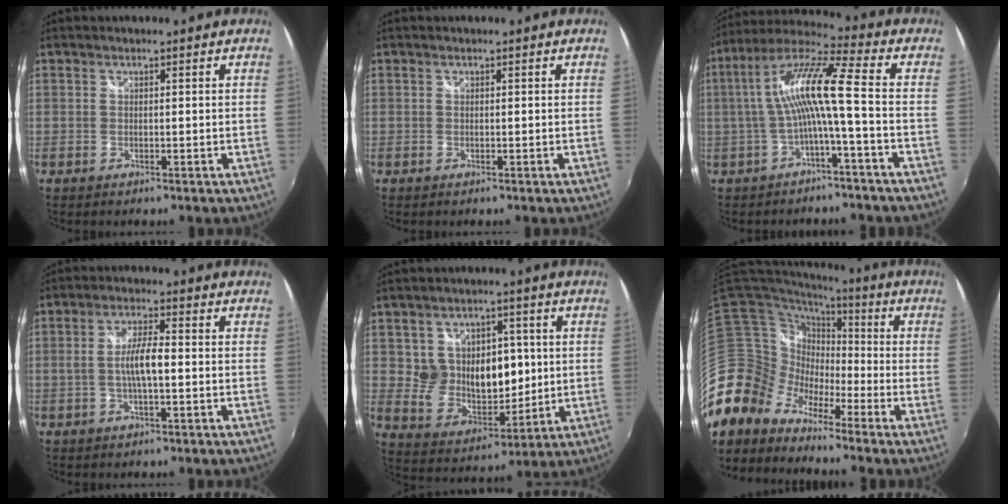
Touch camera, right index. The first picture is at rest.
{"total": 0.0}
{"total": 11.6, "force": [-1.9, 0.1, 11.4], "torque": [-0.222, 0.016, -0.032]}
{"total": 5.7, "force": [-0.8, 1.1, 5.6], "torque": [-0.104, 0.004, -0.014]}
{"total": 13.0, "force": [1.6, 10.2, 7.9], "torque": [-0.147, 0.003, 0.048]}
{"total": 10.6, "force": [-7.6, 7.2, 1.2], "torque": [-0.031, 0.037, -0.177]}